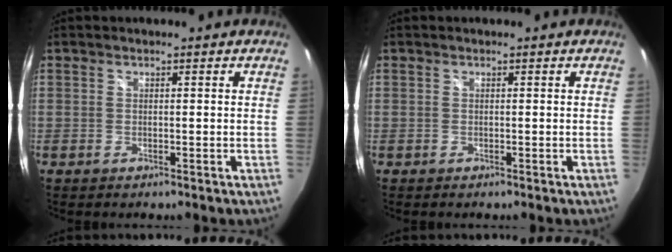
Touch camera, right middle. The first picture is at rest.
{"total": 0.0}